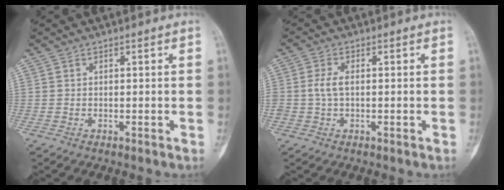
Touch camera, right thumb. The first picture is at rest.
{"total": 3.1, "force": [0.0, 1.6, 2.6], "torque": [-0.062, 0.006, -0.002]}